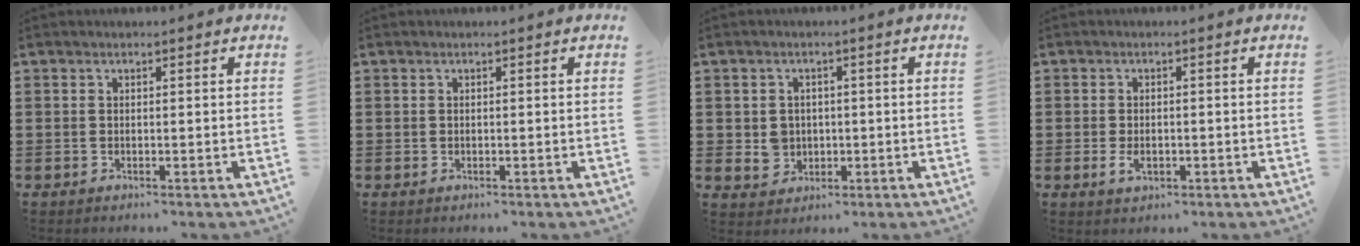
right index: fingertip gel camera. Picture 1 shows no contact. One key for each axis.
{"total": 0.0}
{"total": 3.0, "fx": -0.2, "fy": 2.8, "fz": 1.0, "tx": -0.031, "ty": 0.004, "tz": -0.004}
{"total": 2.1, "fx": -0.6, "fy": 1.3, "fz": 1.5, "tx": -0.029, "ty": 0.002, "tz": -0.011}